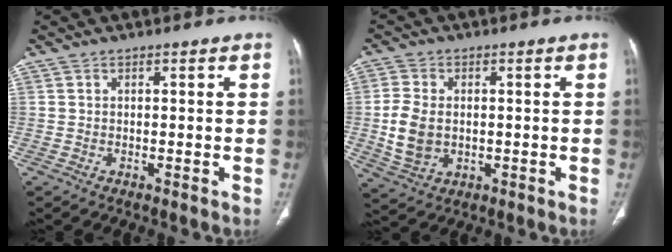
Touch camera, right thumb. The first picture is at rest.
{"total": 8.4, "force": [-0.3, 6.0, 5.9], "torque": [-0.116, -0.004, 0.002]}